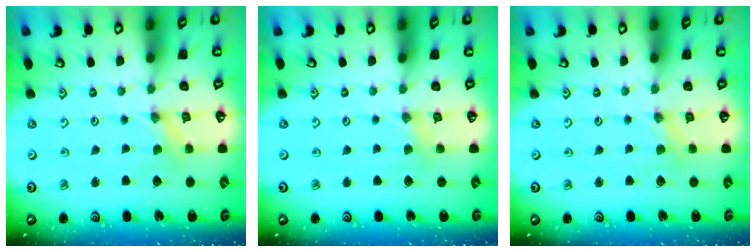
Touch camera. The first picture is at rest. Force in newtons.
{"total": 2.4, "press": 2.4, "slide": 0.4}
{"total": 1.8, "press": 1.7, "slide": 0.3}